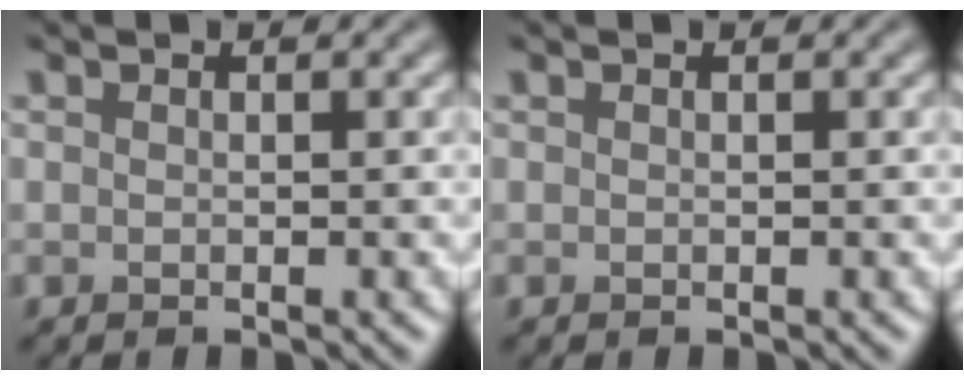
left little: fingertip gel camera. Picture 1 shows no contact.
{"total": 0.0}